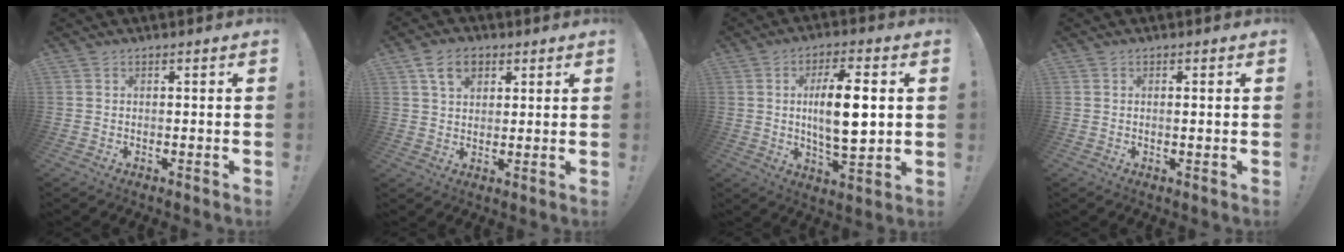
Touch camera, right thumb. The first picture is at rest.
{"total": 7.6, "force": [3.8, 5.3, 3.9], "torque": [-0.062, -0.004, 0.073]}
{"total": 13.9, "force": [1.5, 4.6, 13.0], "torque": [-0.229, -0.008, 0.014]}
{"total": 0.8, "force": [0.1, 0.0, 0.8], "torque": [-0.003, -0.005, -0.001]}